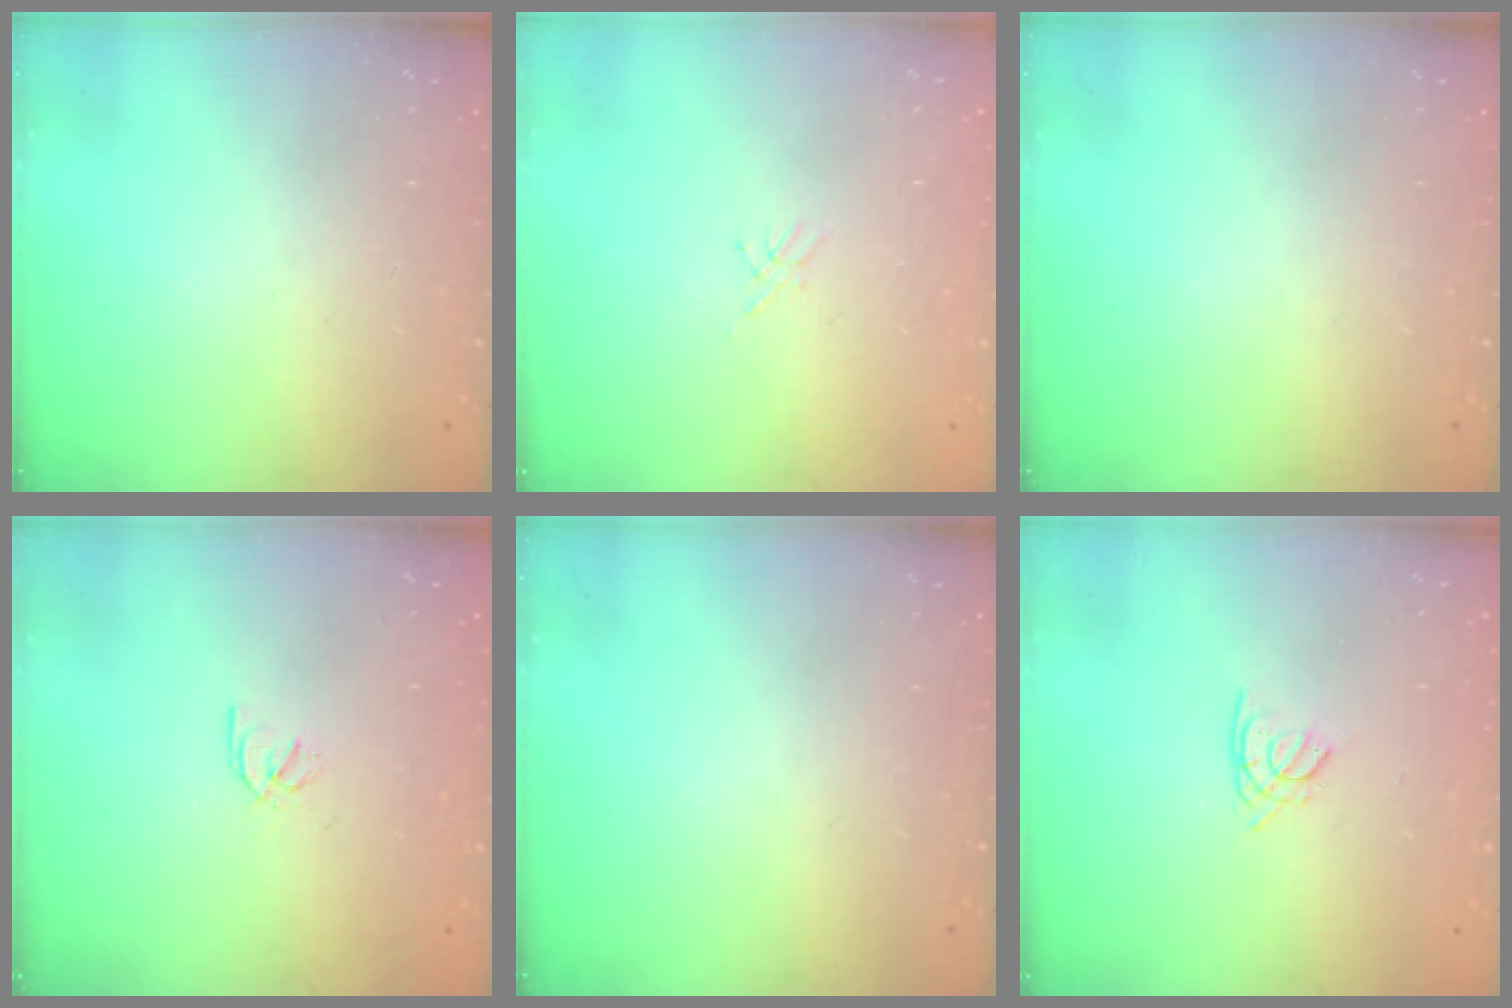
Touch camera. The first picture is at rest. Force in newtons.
{"total": 2.3, "press": 2.2, "slide": 0.3}
{"total": 0.0}
{"total": 1.6, "press": 1.6, "slide": 0.3}
{"total": 0.0}
{"total": 1.4, "press": 1.4, "slide": 0.4}